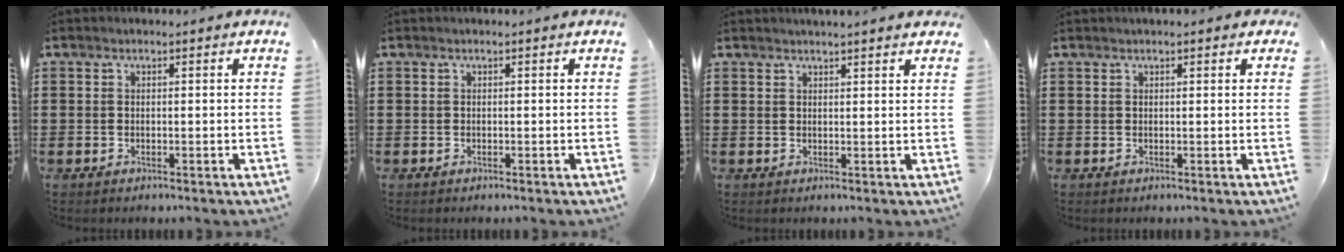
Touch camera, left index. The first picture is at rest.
{"total": 0.0}
{"total": 1.5, "force": [1.5, -0.1, 0.3], "torque": [-0.009, 0.001, 0.029]}
{"total": 0.7, "force": [0.5, 0.2, 0.4], "torque": [-0.008, 0.005, 0.009]}